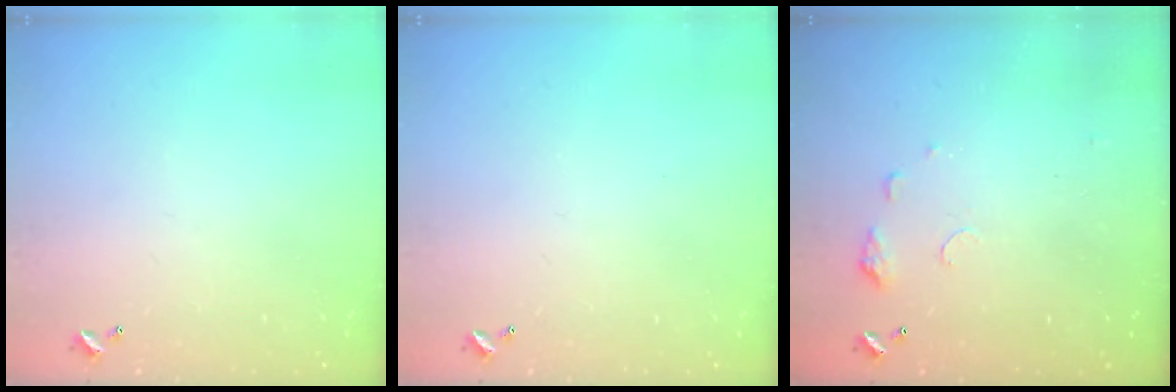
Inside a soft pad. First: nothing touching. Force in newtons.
{"total": 0.0}
{"total": 5.6, "press": 5.6, "slide": 0.7}